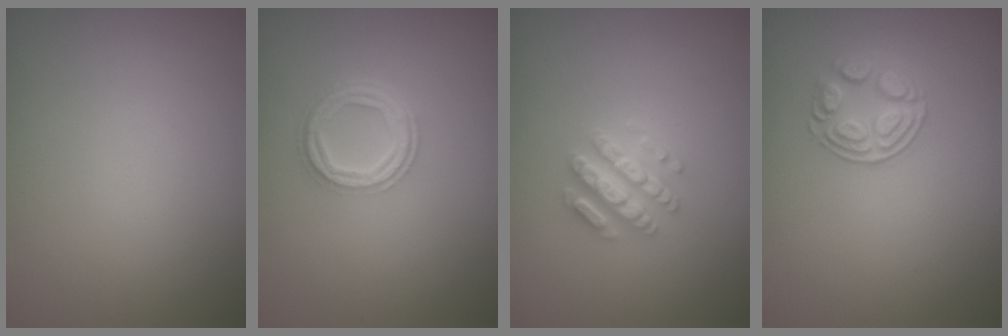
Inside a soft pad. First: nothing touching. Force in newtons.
{"total": 4.0, "press": 3.0, "slide": 2.7}
{"total": 3.5, "press": 3.1, "slide": 1.5}
{"total": 2.7, "press": 2.4, "slide": 1.1}